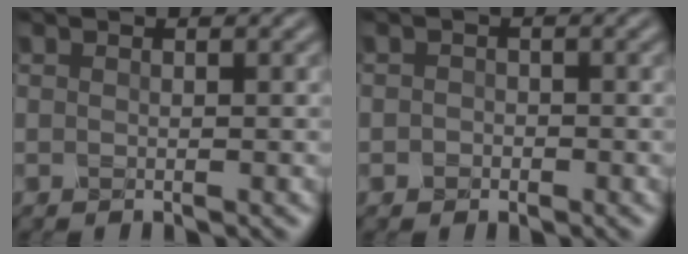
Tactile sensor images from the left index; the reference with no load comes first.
{"total": 0.9, "force": [-0.4, 0.8, 0.2], "torque": [-0.001, -0.003, -0.009]}